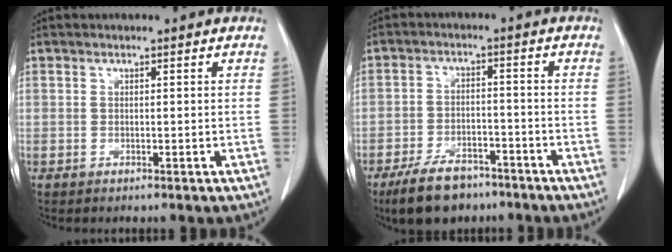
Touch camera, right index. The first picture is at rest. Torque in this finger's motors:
{"motor_torque": [0.13, -0.20, -0.01, -0.05]}